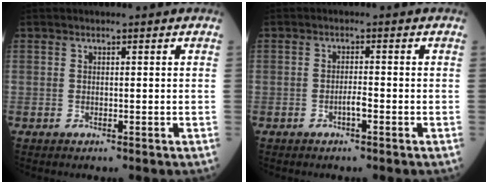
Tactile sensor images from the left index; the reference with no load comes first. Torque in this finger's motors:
{"motor_torque": [0.33, 0.22, 0.02, 0.01]}